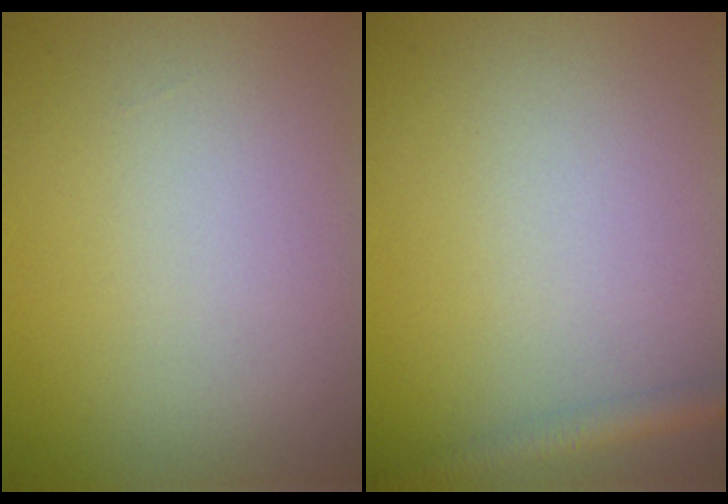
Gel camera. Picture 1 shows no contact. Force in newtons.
{"total": 1.9, "press": 1.9, "slide": 0.1}